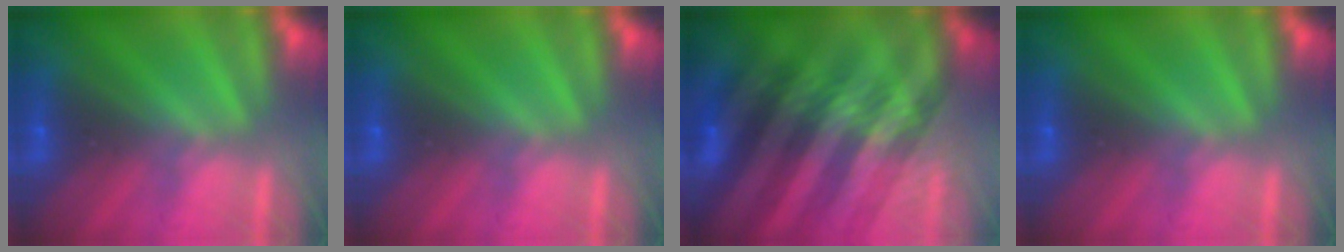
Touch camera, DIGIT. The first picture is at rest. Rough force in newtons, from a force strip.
{"total": 0.0}
{"total": 5.3}
{"total": 0.0}